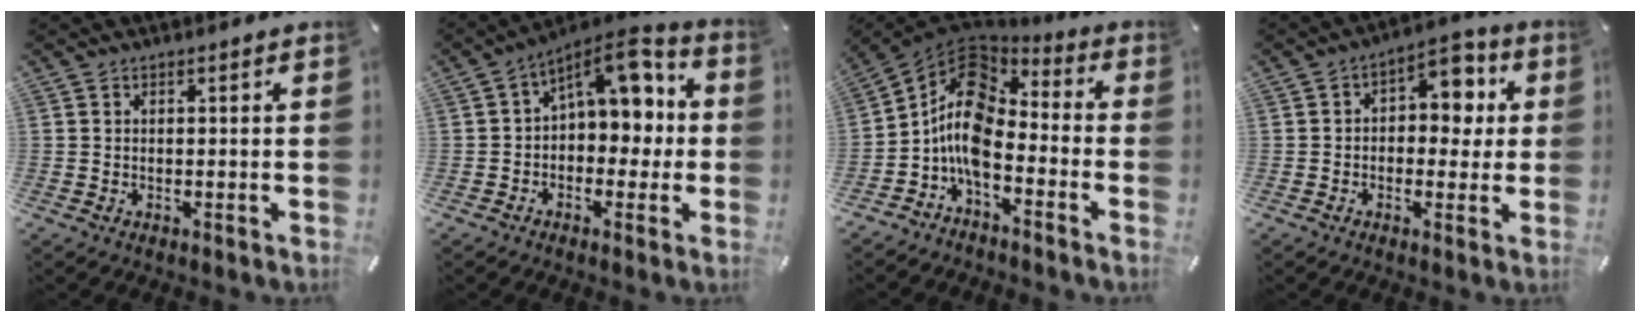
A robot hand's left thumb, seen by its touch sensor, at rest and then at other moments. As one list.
[{"total": 9.1, "force": [4.6, 5.1, 6.0], "torque": [-0.081, -0.047, 0.074]}, {"total": 12.0, "force": [-3.9, 7.7, 8.4], "torque": [-0.176, 0.021, -0.075]}, {"total": 8.4, "force": [1.8, 5.8, 5.8], "torque": [-0.063, -0.015, 0.021]}]